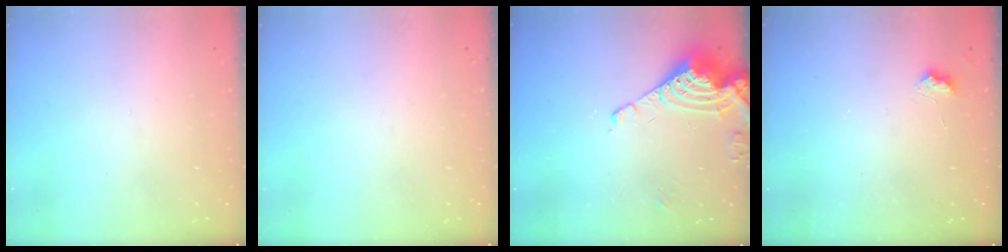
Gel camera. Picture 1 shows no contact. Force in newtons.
{"total": 0.0}
{"total": 11.6, "press": 11.5, "slide": 1.3}
{"total": 4.3, "press": 4.3, "slide": 0.6}